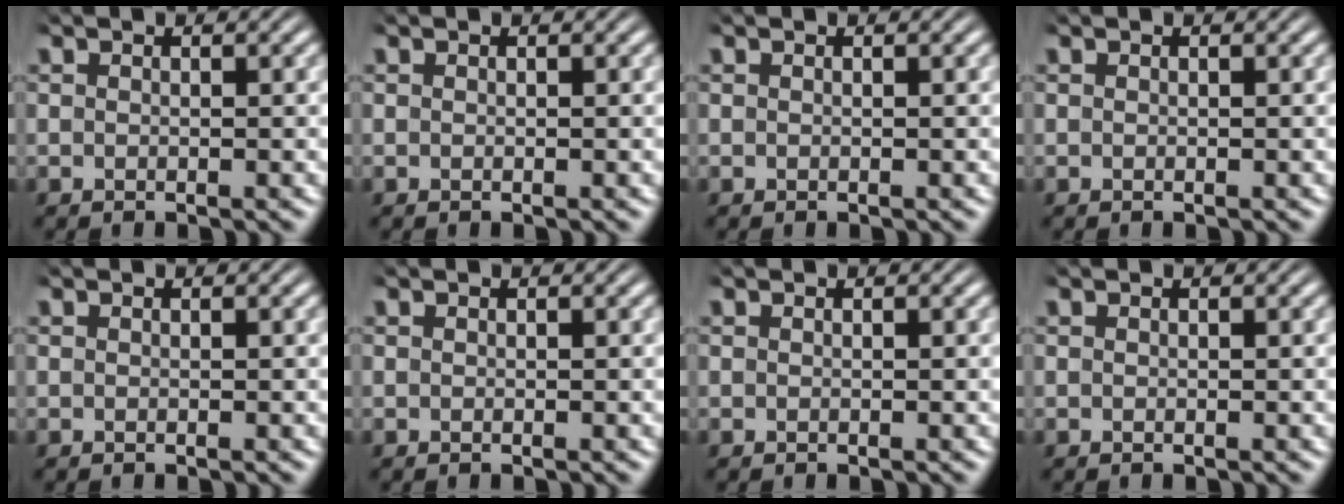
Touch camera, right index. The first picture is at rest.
{"total": 0.0}
{"total": 0.0}
{"total": 0.0}
{"total": 0.0}
{"total": 0.0}
{"total": 0.0}
{"total": 0.0}